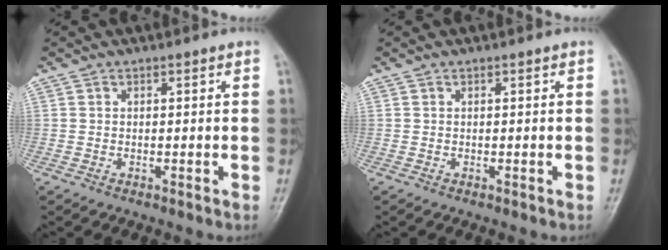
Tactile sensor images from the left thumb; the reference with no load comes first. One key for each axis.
{"total": 0.0}